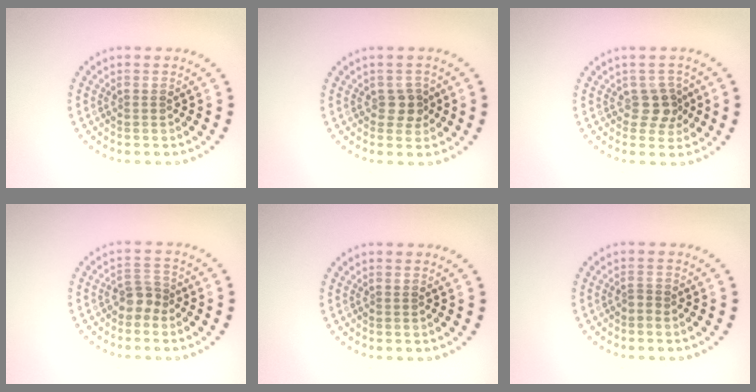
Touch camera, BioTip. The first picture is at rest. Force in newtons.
{"total": 1.6, "press": 1.4, "slide": 0.7}
{"total": 2.3, "press": 2.0, "slide": 1.2}
{"total": 1.9, "press": 1.6, "slide": 1.1}
{"total": 0.0}
{"total": 0.7, "press": 0.4, "slide": 0.6}